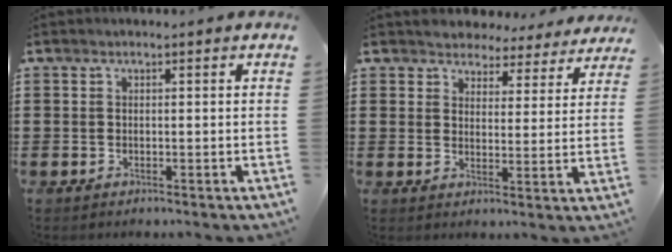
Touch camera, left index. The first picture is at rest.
{"total": 4.3, "force": [4.2, 1.0, -0.3], "torque": [-0.011, -0.025, 0.071]}